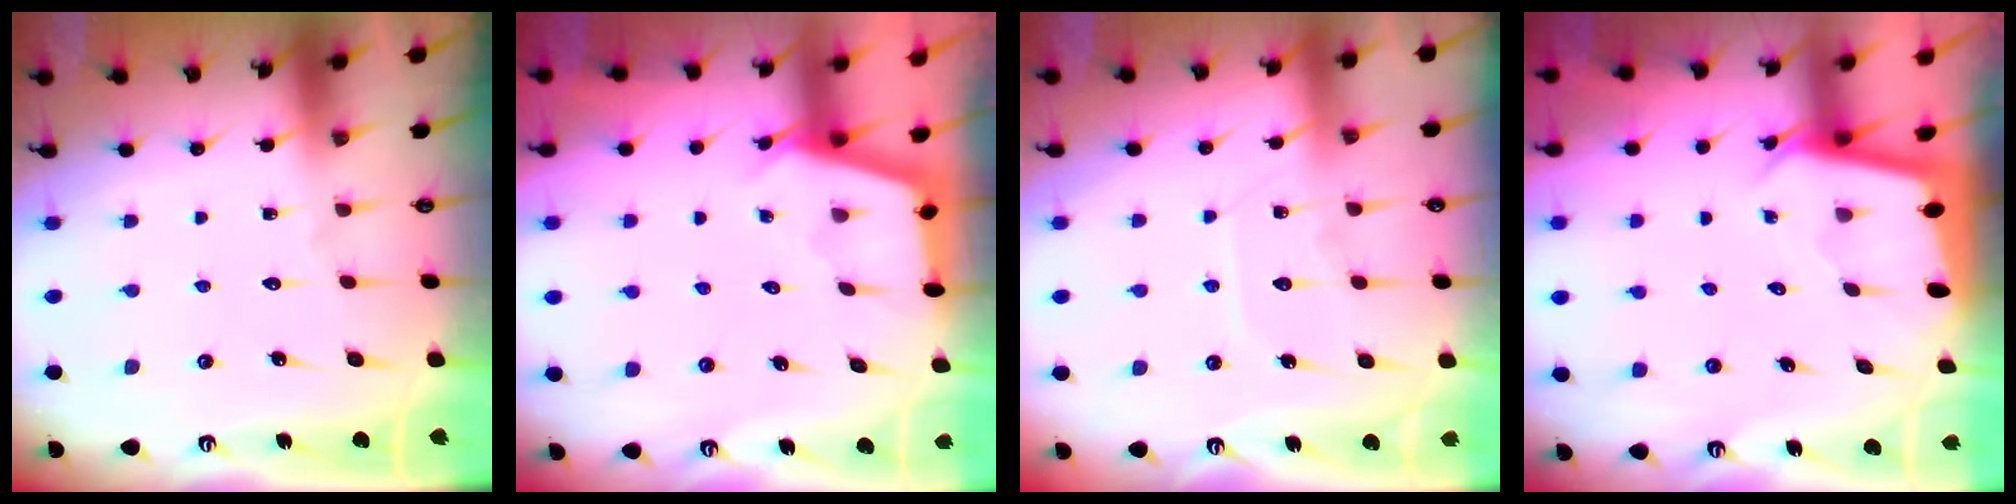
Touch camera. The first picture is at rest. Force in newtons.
{"total": 2.8, "press": 2.8, "slide": 0.3}
{"total": 6.4, "press": 6.4, "slide": 0.7}
{"total": 2.1, "press": 2.1, "slide": 0.1}